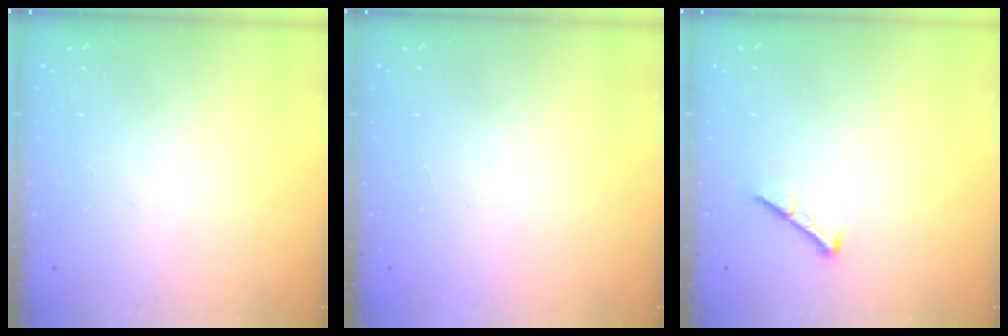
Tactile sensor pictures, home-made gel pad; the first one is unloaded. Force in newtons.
{"total": 1.5, "press": 1.5, "slide": 0.1}
{"total": 0.0}